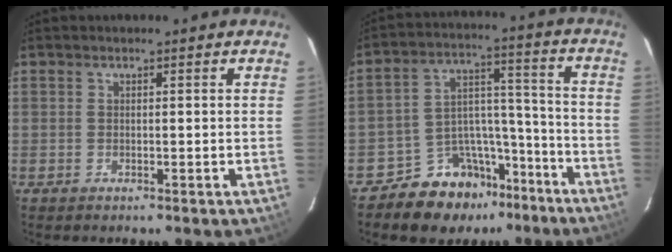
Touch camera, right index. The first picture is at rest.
{"total": 12.6, "force": [-9.9, 7.3, 2.7], "torque": [-0.048, 0.063, -0.148]}